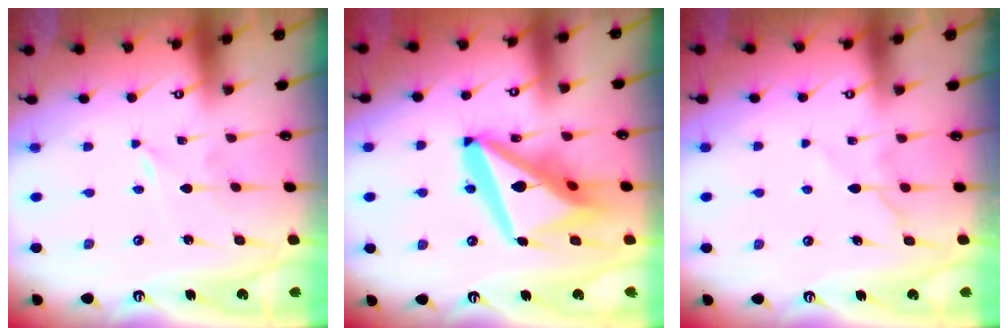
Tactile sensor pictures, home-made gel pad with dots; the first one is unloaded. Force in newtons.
{"total": 20.2, "press": 20.0, "slide": 2.3}
{"total": 6.4, "press": 6.3, "slide": 0.8}